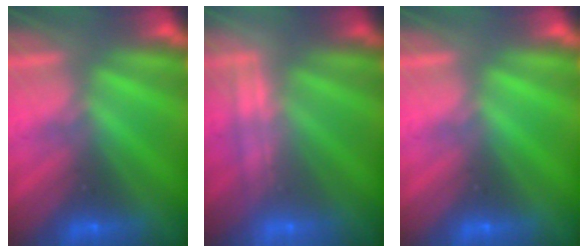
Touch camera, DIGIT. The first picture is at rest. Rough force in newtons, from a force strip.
{"total": 2.2}
{"total": 0.0}